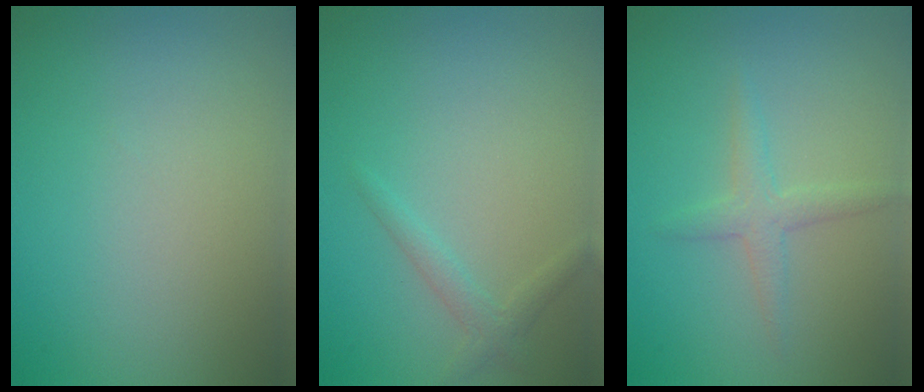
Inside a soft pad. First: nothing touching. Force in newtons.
{"total": 1.5, "press": 1.5, "slide": 0.1}
{"total": 2.0, "press": 2.0, "slide": 0.1}